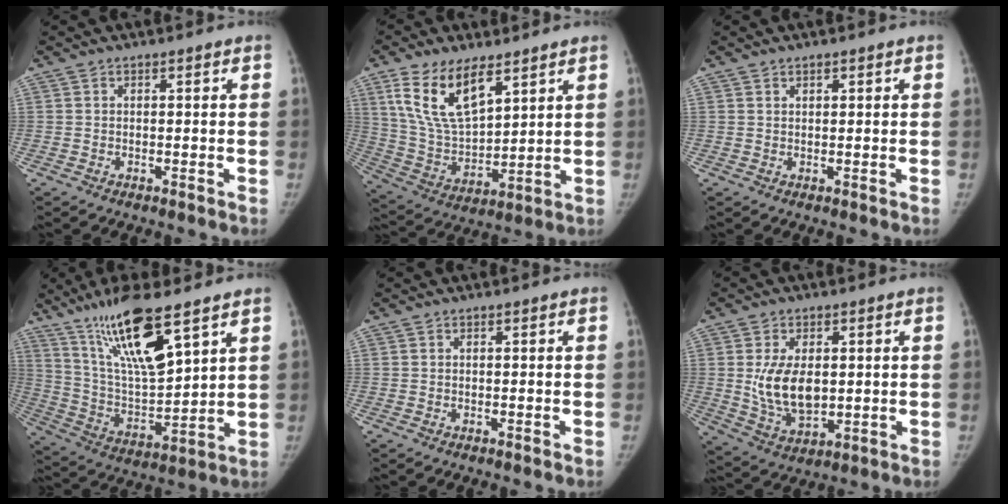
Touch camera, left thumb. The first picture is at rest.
{"total": 15.4, "force": [8.5, 7.1, 10.7], "torque": [-0.182, -0.033, 0.175]}
{"total": 0.7, "force": [0.6, 0.4, 0.3], "torque": [-0.002, -0.003, 0.009]}
{"total": 17.9, "force": [11.3, 4.1, 13.3], "torque": [-0.230, -0.054, 0.223]}
{"total": 0.0}
{"total": 10.9, "force": [1.0, 6.6, 8.6], "torque": [-0.141, -0.015, 0.035]}